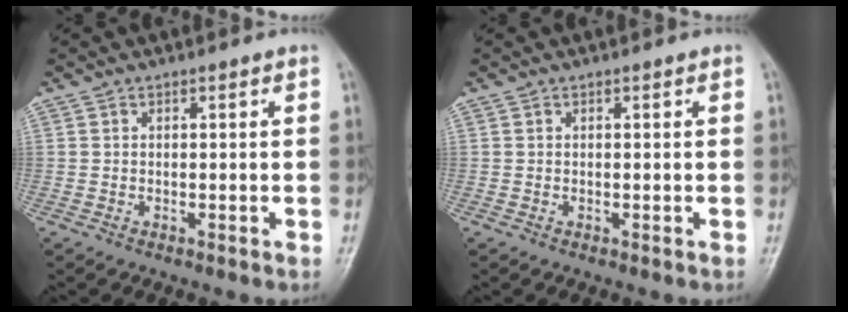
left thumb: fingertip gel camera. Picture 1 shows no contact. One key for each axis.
{"total": 0.0}